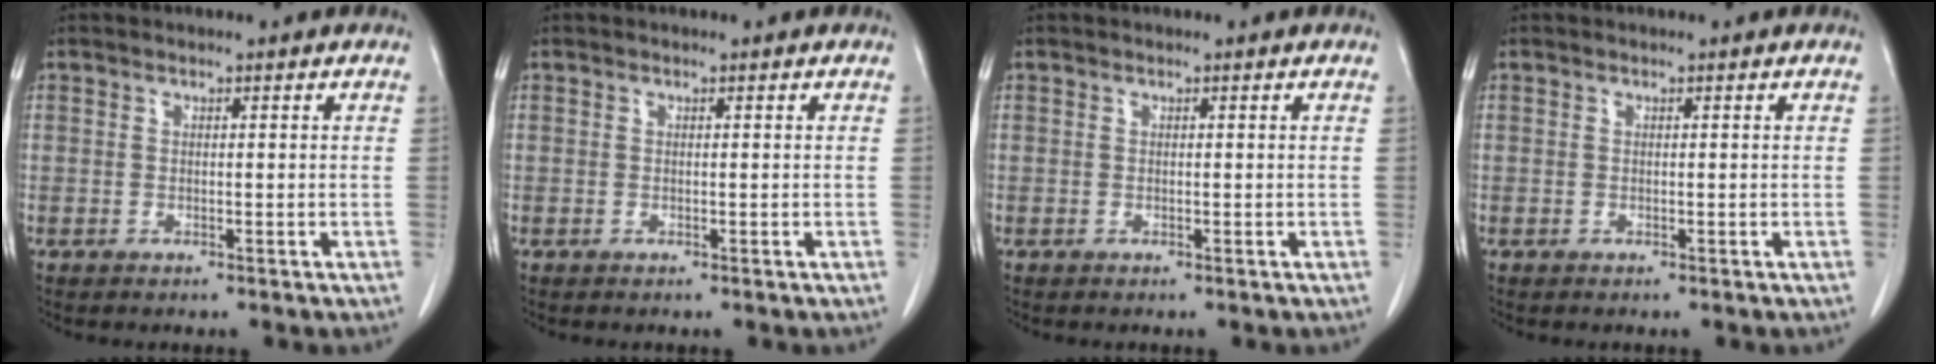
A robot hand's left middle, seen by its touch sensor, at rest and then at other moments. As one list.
[{"total": 0.0}, {"total": 0.0}, {"total": 0.0}]